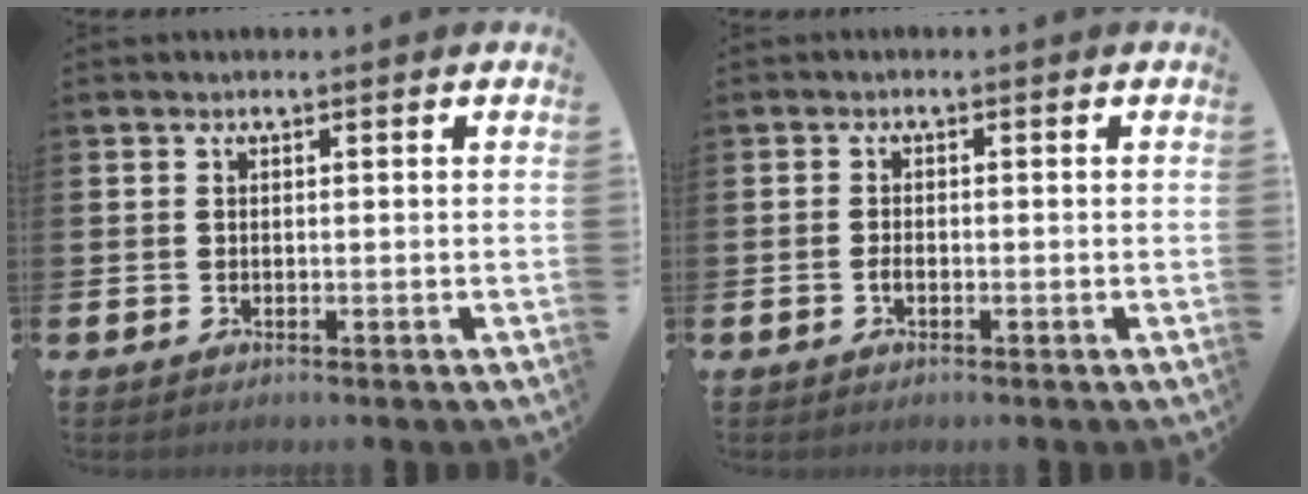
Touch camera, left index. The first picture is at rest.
{"total": 1.0, "force": [-0.5, 0.5, 0.8], "torque": [-0.016, 0.000, -0.009]}